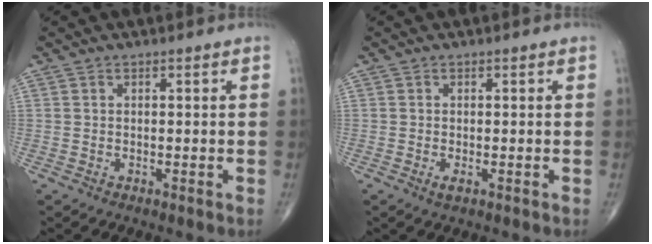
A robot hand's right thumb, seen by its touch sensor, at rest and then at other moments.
{"total": 1.1, "force": [-0.4, 0.3, 0.9], "torque": [-0.016, -0.004, -0.006]}